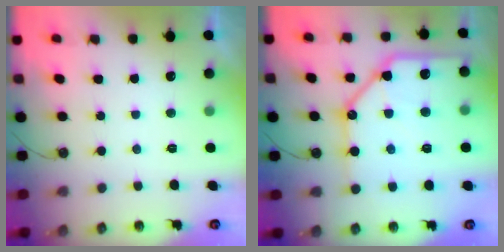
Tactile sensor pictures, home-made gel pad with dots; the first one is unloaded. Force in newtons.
{"total": 20.6, "press": 20.4, "slide": 2.5}